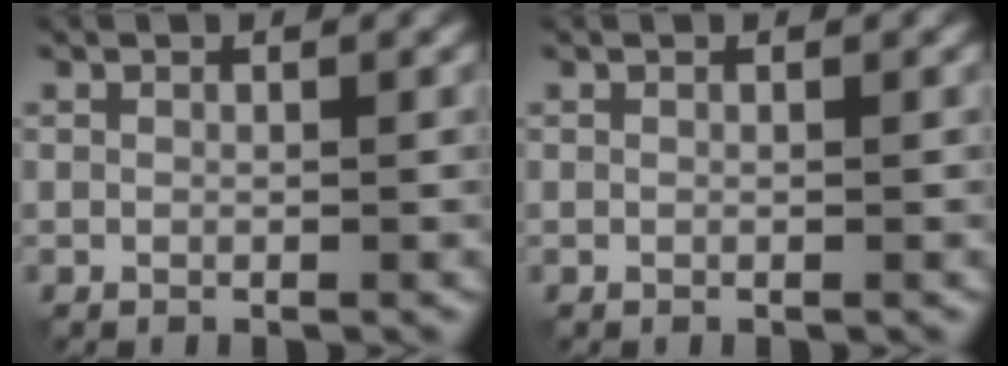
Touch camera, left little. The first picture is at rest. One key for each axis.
{"total": 0.0}